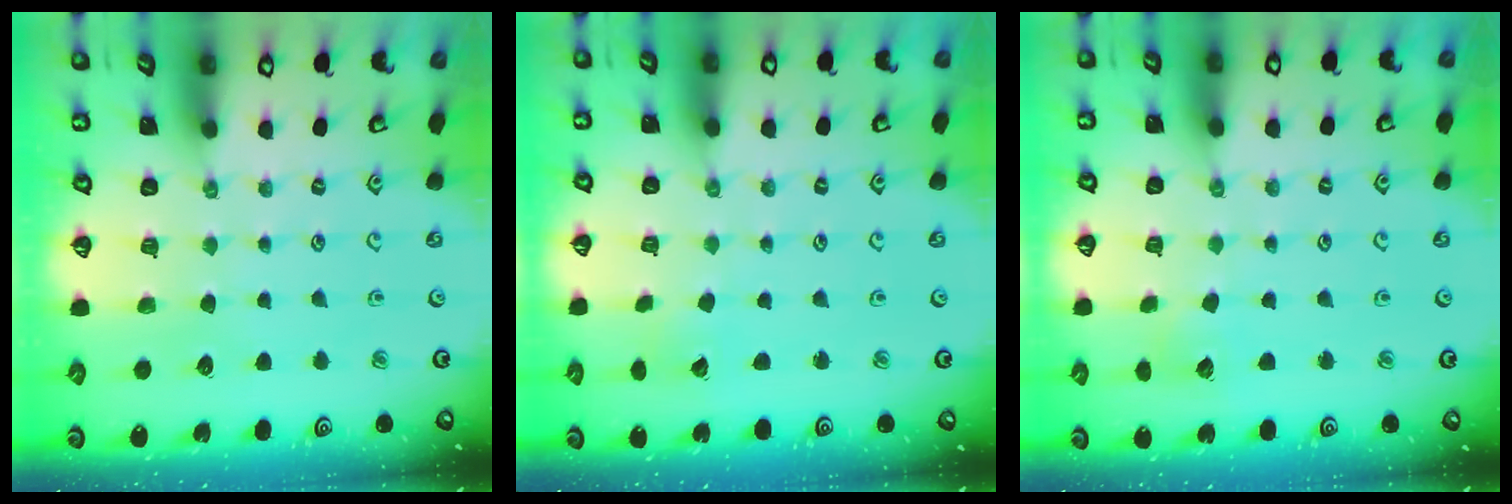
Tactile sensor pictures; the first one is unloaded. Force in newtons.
{"total": 1.4, "press": 1.4, "slide": 0.1}
{"total": 5.4, "press": 5.4, "slide": 0.4}